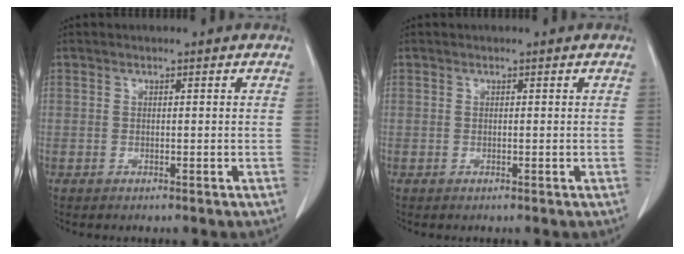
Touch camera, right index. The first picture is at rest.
{"total": 0.0}